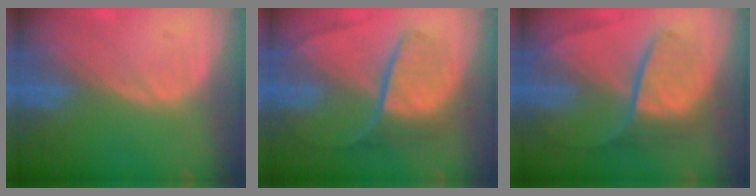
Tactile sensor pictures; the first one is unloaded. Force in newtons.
{"total": 9.2, "press": 7.7, "slide": 5.0}
{"total": 9.1, "press": 7.6, "slide": 4.9}